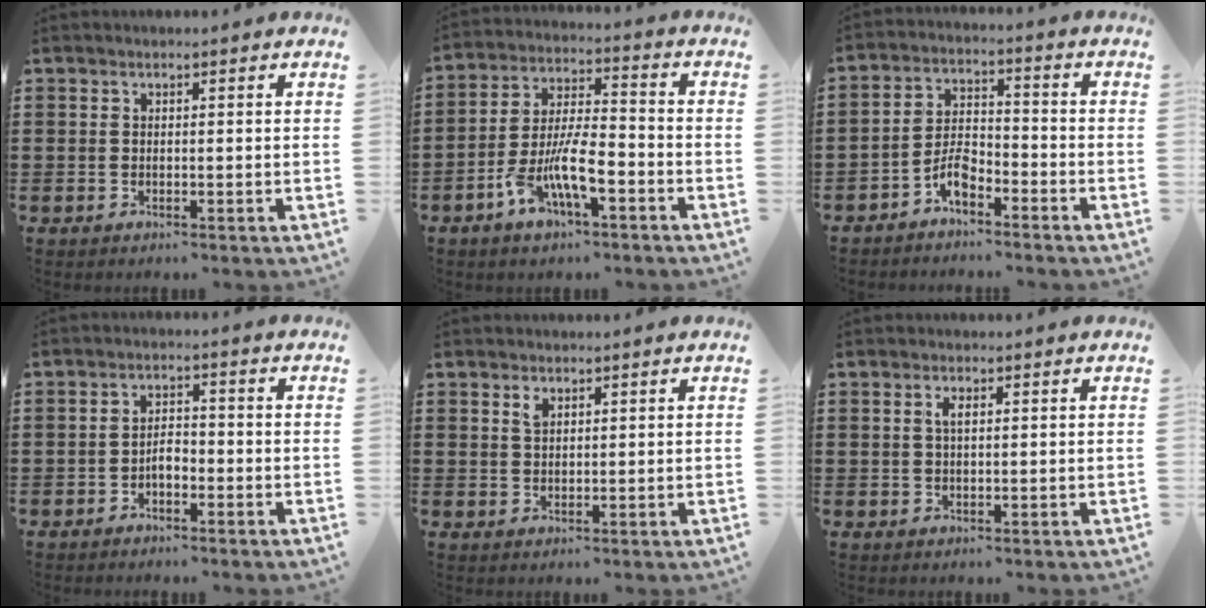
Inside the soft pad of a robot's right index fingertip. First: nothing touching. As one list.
[{"total": 9.6, "force": [-4.6, 3.5, 7.7], "torque": [-0.155, 0.005, -0.084]}, {"total": 4.8, "force": [-3.3, 1.8, 2.9], "torque": [-0.066, 0.005, -0.066]}, {"total": 2.6, "force": [-1.4, 1.3, 1.9], "torque": [-0.038, 0.005, -0.029]}, {"total": 1.6, "force": [1.0, 0.9, 0.9], "torque": [-0.014, 0.001, 0.016]}, {"total": 1.7, "force": [0.5, 0.6, 1.5], "torque": [-0.032, 0.006, 0.007]}]